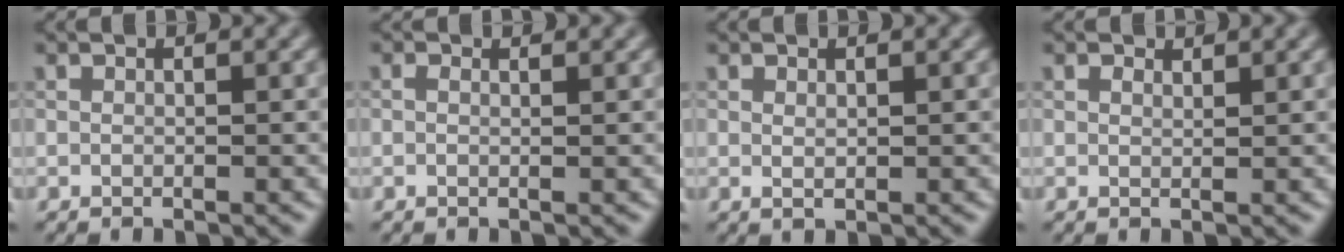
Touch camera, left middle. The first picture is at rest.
{"total": 1.5, "force": [0.9, 0.6, 1.1], "torque": [-0.016, -0.002, -0.002]}
{"total": 0.6, "force": [0.3, 0.2, 0.5], "torque": [-0.010, -0.001, 0.007]}
{"total": 0.9, "force": [0.7, 0.3, 0.4], "torque": [-0.008, 0.001, 0.013]}